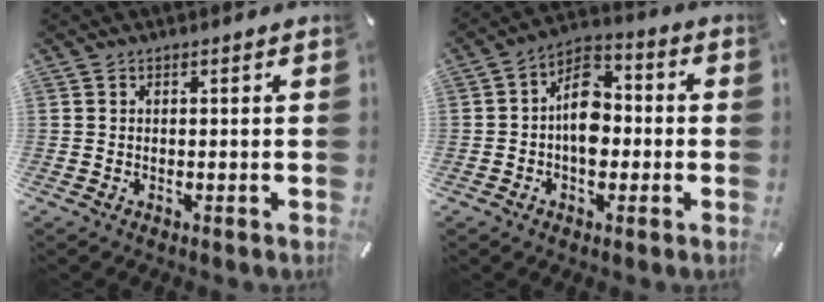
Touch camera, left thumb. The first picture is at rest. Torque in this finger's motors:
{"motor_torque": [0.04, 0.78, 0.70, -0.35, 0.09]}